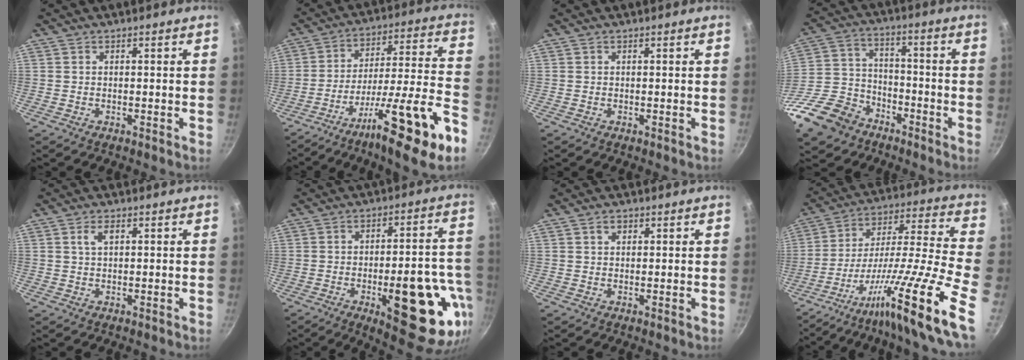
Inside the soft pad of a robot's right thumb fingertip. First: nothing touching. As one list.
[{"total": 21.4, "force": [-11.4, 2.7, 17.9], "torque": [-0.259, 0.051, -0.183]}, {"total": 0.0}, {"total": 16.1, "force": [-10.4, 10.4, 6.6], "torque": [-0.125, 0.060, -0.203]}, {"total": 2.5, "force": [0.9, 1.2, 2.0], "torque": [-0.030, 0.002, 0.019]}, {"total": 22.8, "force": [-8.0, 8.4, 19.6], "torque": [-0.197, 0.024, -0.098]}, {"total": 1.8, "force": [0.9, 1.3, 1.0], "torque": [-0.009, -0.001, 0.014]}, {"total": 25.6, "force": [-14.9, 3.1, 20.6], "torque": [-0.281, 0.067, -0.249]}]